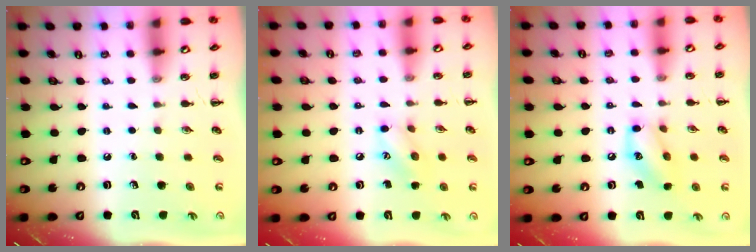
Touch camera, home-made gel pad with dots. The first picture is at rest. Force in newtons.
{"total": 8.1, "press": 8.1, "slide": 0.5}
{"total": 11.1, "press": 11.0, "slide": 1.4}